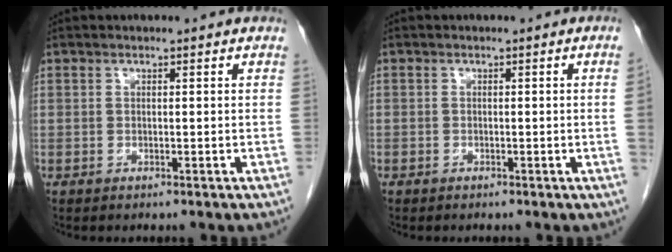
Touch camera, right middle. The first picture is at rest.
{"total": 1.2, "force": [-0.2, -0.5, 1.0], "torque": [-0.004, 0.001, -0.003]}